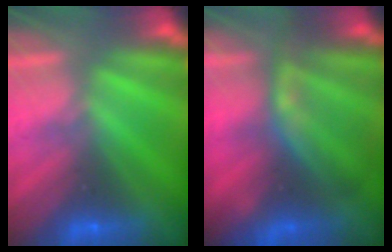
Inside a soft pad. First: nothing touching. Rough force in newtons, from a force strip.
{"total": 8.6}